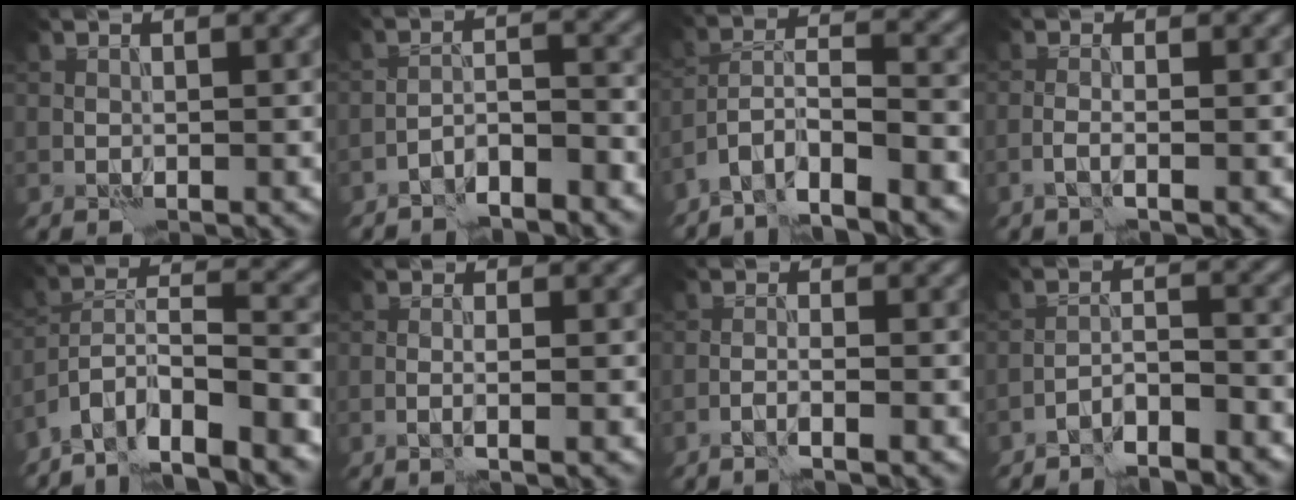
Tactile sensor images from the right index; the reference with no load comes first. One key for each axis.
{"total": 4.0, "fx": -3.4, "fy": 0.5, "fz": 2.0, "tx": -0.029, "ty": 0.010, "tz": -0.061}
{"total": 7.5, "fx": -5.8, "fy": 1.8, "fz": 4.4, "tx": -0.067, "ty": 0.004, "tz": -0.110}
{"total": 1.0, "fx": -0.5, "fy": -0.2, "fz": 0.8, "tx": -0.016, "ty": 0.001, "tz": -0.015}
{"total": 11.1, "fx": -8.9, "fy": 3.1, "fz": 5.9, "tx": -0.082, "ty": 0.017, "tz": -0.136}
{"total": 1.4, "fx": -0.4, "fy": 0.0, "fz": 1.4, "tx": -0.017, "ty": 0.004, "tz": -0.010}
{"total": 1.6, "fx": -1.2, "fy": -0.2, "fz": 1.1, "tx": -0.017, "ty": 0.005, "tz": -0.028}
{"total": 4.2, "fx": -3.6, "fy": 0.5, "fz": 1.9, "tx": -0.029, "ty": 0.006, "tz": -0.066}